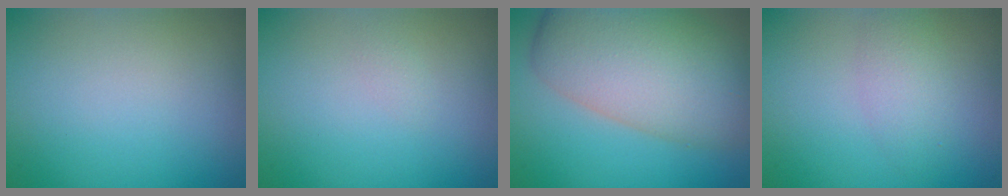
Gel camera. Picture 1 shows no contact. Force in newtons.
{"total": 0.5, "press": 0.5, "slide": 0.0}
{"total": 10.8, "press": 10.8, "slide": 0.4}
{"total": 2.4, "press": 2.4, "slide": 0.1}